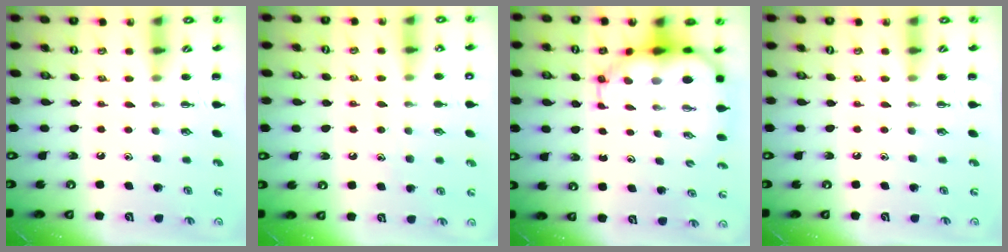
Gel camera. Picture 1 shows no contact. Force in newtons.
{"total": 8.4, "press": 8.2, "slide": 1.4}
{"total": 8.0, "press": 7.7, "slide": 2.2}
{"total": 0.0}